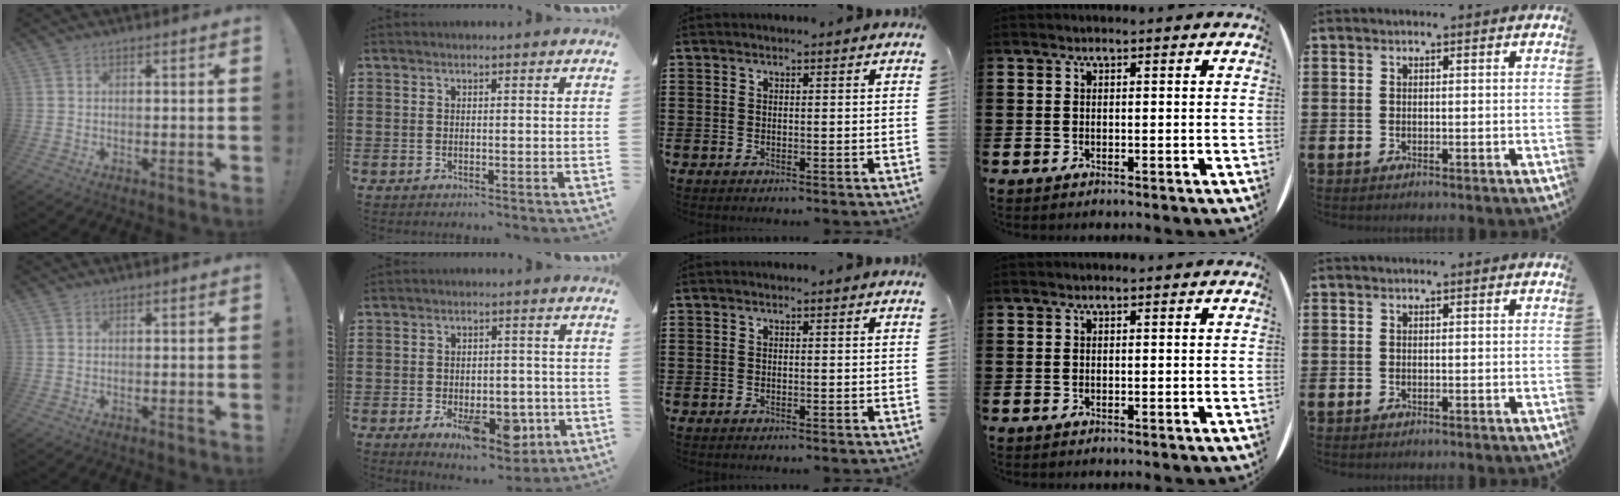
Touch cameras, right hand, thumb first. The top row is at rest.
{"index": {"total": 9.8, "force": [-3.8, 5.2, 7.5], "torque": [-0.093, -0.004, -0.061]}}